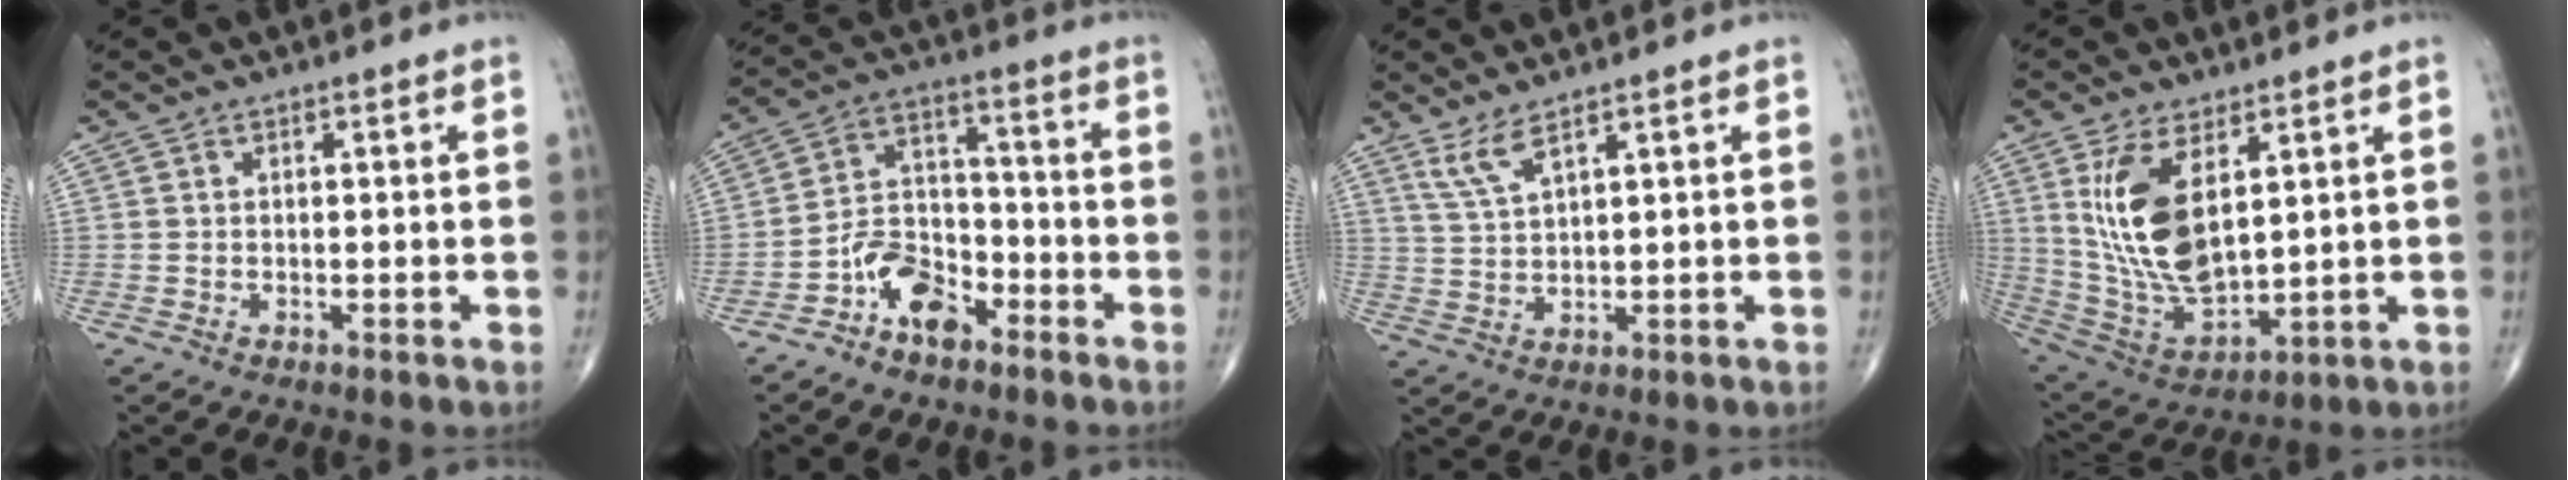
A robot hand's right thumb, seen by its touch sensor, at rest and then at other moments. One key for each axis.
{"total": 9.3, "fx": -5.8, "fy": 5.2, "fz": 5.1, "tx": -0.076, "ty": 0.054, "tz": -0.114}
{"total": 4.3, "fx": 3.1, "fy": 0.7, "fz": 2.9, "tx": -0.066, "ty": -0.022, "tz": 0.071}
{"total": 15.5, "fx": 4.9, "fy": 7.2, "fz": 12.8, "tx": -0.243, "ty": -0.026, "tz": 0.117}